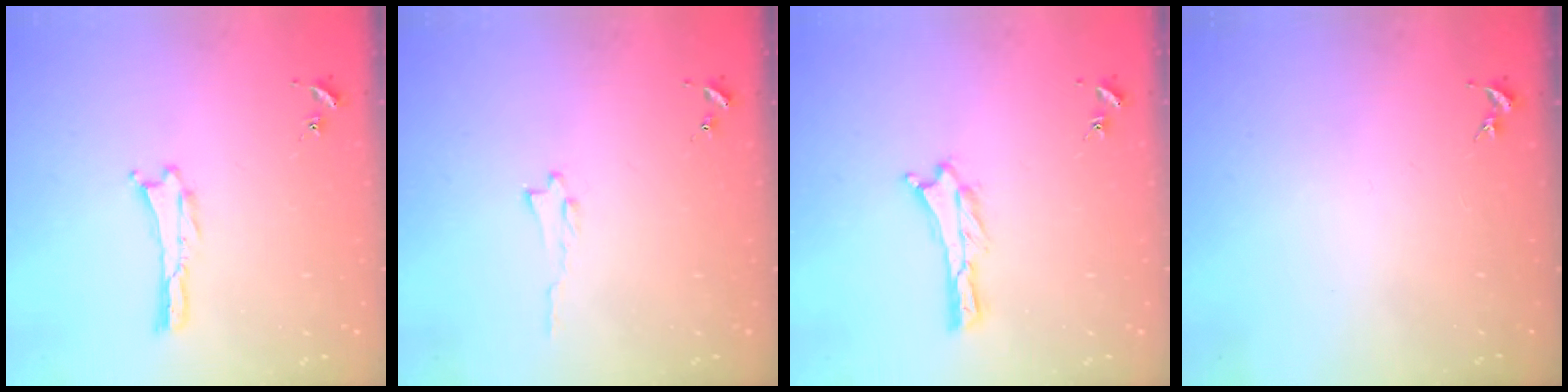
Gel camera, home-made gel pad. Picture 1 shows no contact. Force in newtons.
{"total": 0.6, "press": 0.6, "slide": 0.1}
{"total": 0.0}
{"total": 0.0}